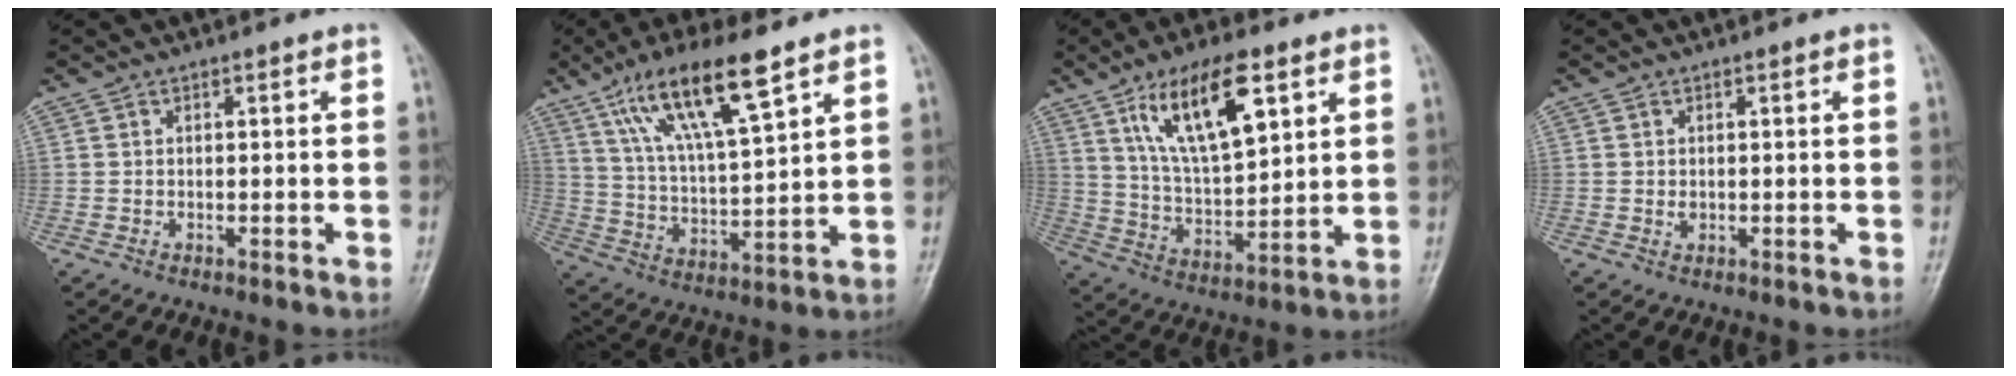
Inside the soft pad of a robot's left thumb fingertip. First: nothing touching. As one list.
[{"total": 15.5, "force": [9.2, 3.6, 12.0], "torque": [-0.210, -0.029, 0.178]}, {"total": 15.7, "force": [7.7, 6.1, 12.3], "torque": [-0.191, -0.030, 0.146]}, {"total": 0.9, "force": [0.1, 0.7, 0.5], "torque": [-0.007, 0.000, 0.004]}]